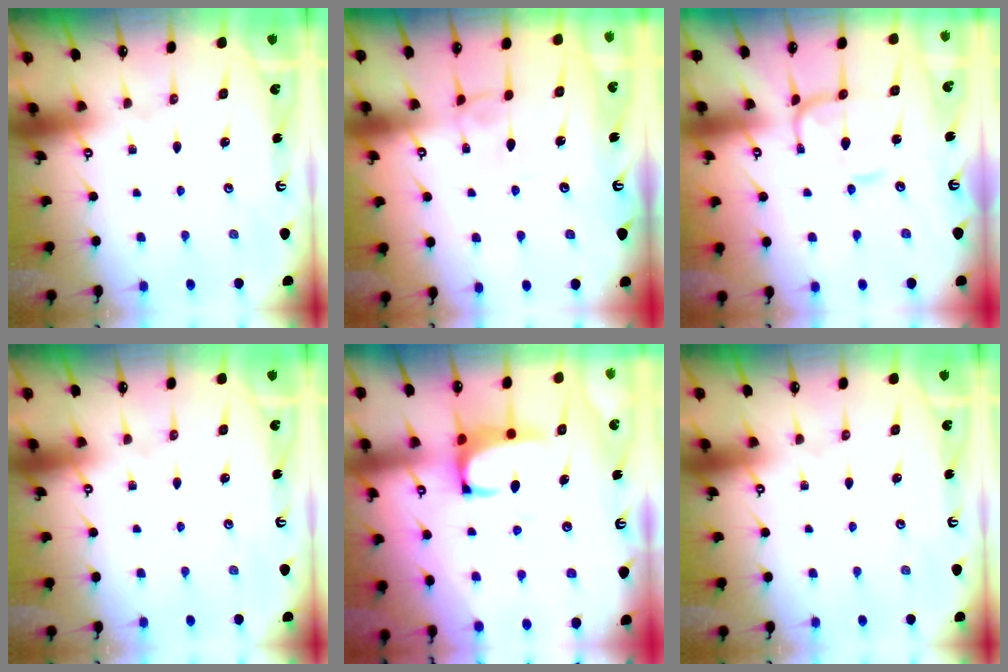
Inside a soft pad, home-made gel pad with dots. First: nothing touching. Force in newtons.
{"total": 1.2, "press": 1.1, "slide": 0.4}
{"total": 0.0}
{"total": 0.0}
{"total": 1.2, "press": 1.1, "slide": 0.5}
{"total": 0.0}